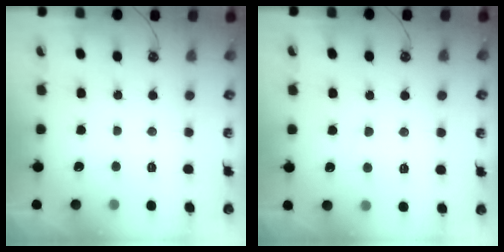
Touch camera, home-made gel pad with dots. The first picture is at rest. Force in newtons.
{"total": 0.7, "press": 0.5, "slide": 0.5}